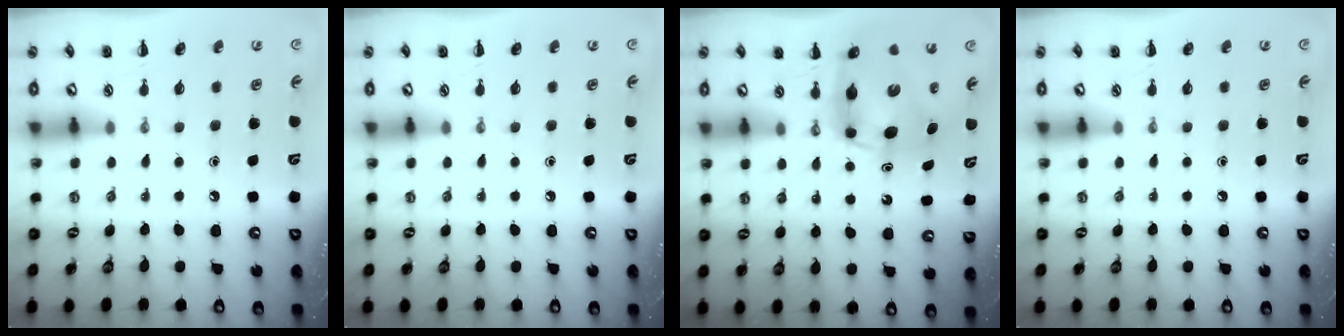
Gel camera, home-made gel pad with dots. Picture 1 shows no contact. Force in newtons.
{"total": 0.0}
{"total": 7.1, "press": 6.9, "slide": 1.8}
{"total": 0.0}